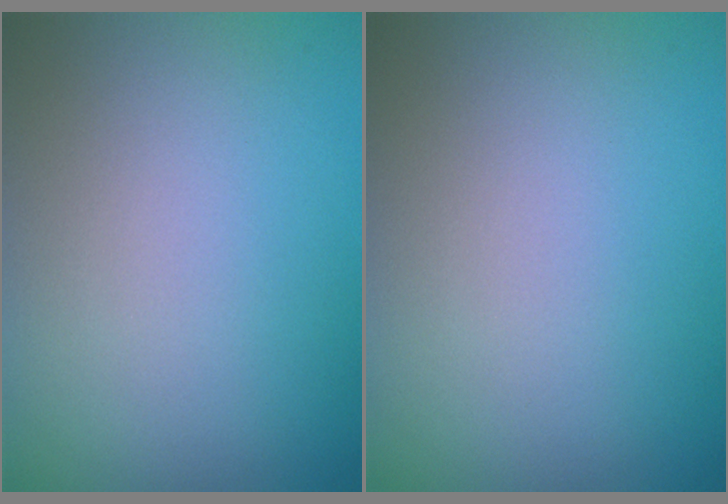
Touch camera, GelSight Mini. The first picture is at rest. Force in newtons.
{"total": 0.0}